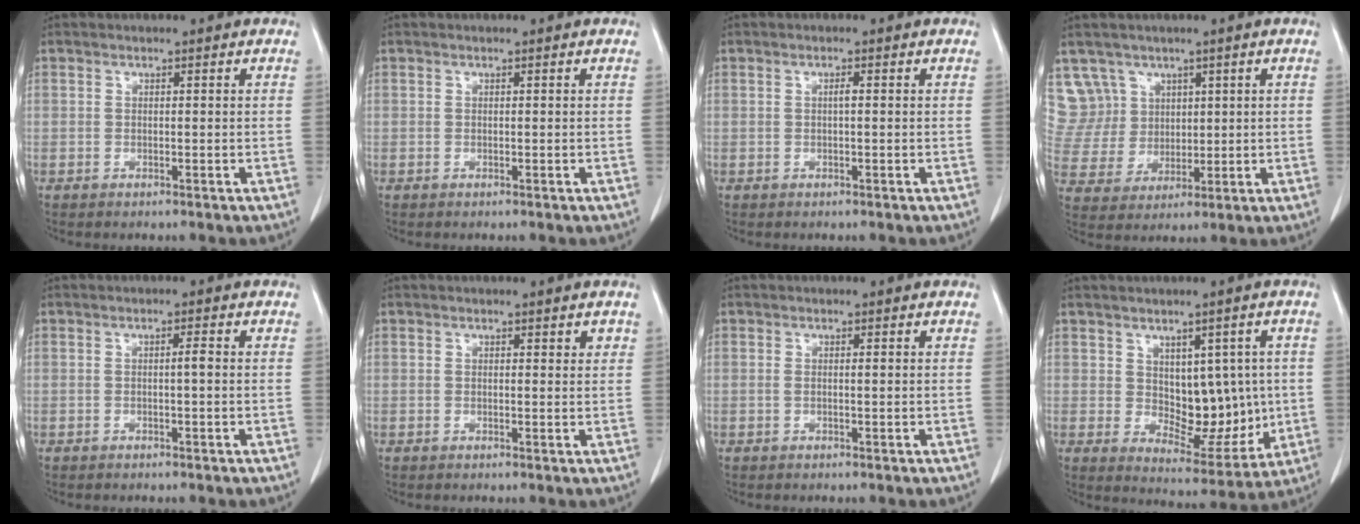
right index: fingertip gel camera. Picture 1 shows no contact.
{"total": 0.0}
{"total": 0.8, "force": [0.2, 0.1, 0.8], "torque": [-0.015, 0.002, 0.003]}
{"total": 8.0, "force": [4.7, 6.5, -0.5], "torque": [0.007, 0.025, 0.104]}
{"total": 1.1, "force": [-0.1, 0.0, 1.1], "torque": [-0.019, 0.001, -0.001]}
{"total": 1.3, "force": [1.0, 0.6, 0.7], "torque": [-0.004, -0.003, 0.012]}
{"total": 0.7, "force": [0.1, 0.1, 0.6], "torque": [-0.014, -0.001, 0.002]}
{"total": 9.5, "force": [0.8, 5.7, 7.6], "torque": [-0.089, 0.005, 0.035]}